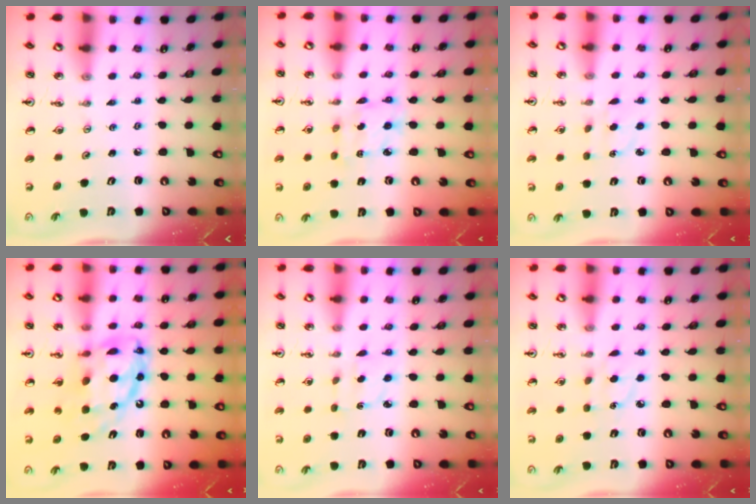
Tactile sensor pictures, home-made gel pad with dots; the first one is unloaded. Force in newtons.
{"total": 3.2, "press": 3.2, "slide": 0.3}
{"total": 2.6, "press": 2.6, "slide": 0.5}
{"total": 14.9, "press": 14.8, "slide": 1.3}
{"total": 2.6, "press": 2.5, "slide": 0.7}
{"total": 6.3, "press": 6.3, "slide": 0.6}